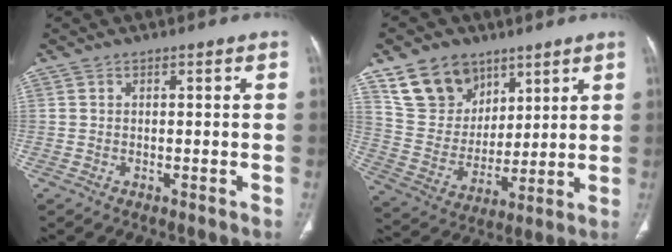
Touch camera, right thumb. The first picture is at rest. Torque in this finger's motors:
{"motor_torque": [0.35, 1.32, 0.14, -0.01, 0.05]}